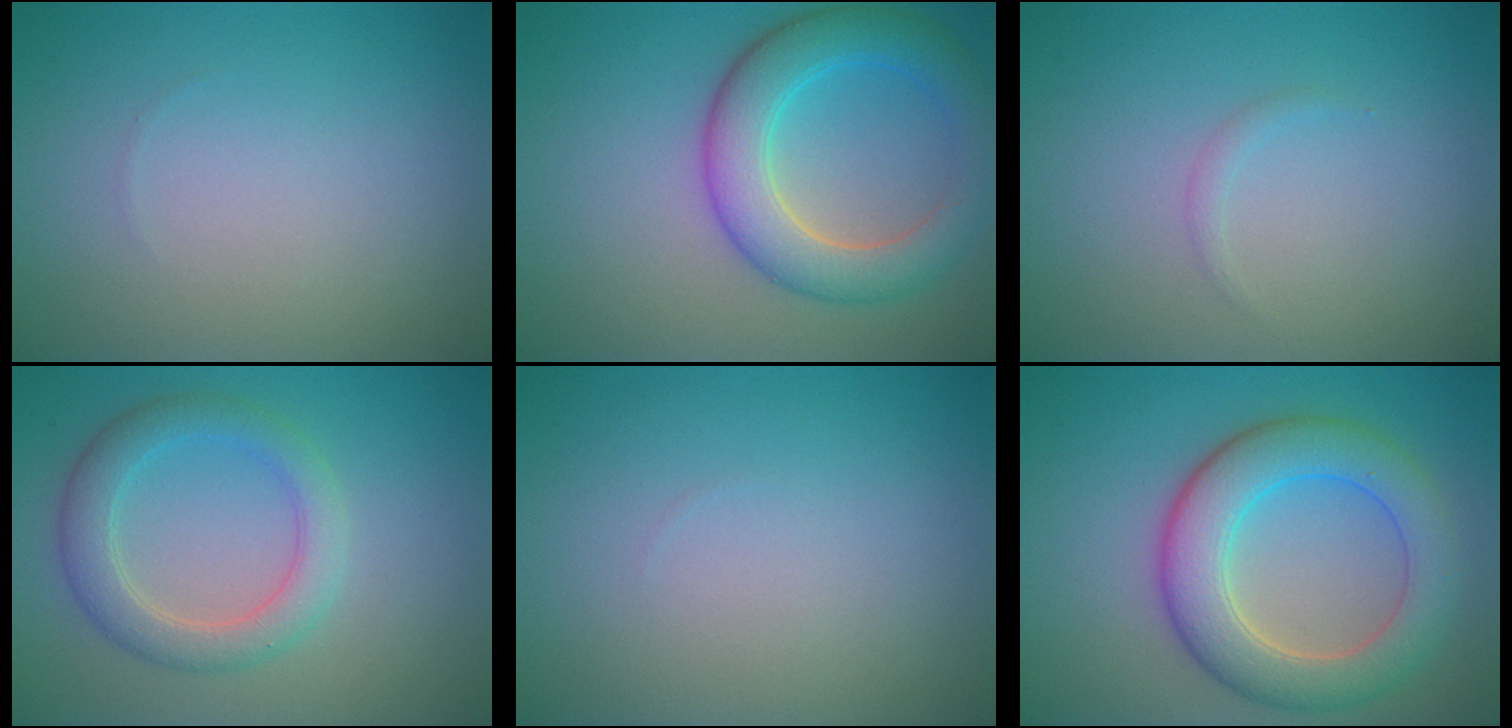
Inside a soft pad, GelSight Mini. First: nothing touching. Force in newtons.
{"total": 6.4, "press": 6.4, "slide": 0.1}
{"total": 0.7, "press": 0.7, "slide": 0.1}
{"total": 3.8, "press": 3.8, "slide": 0.0}
{"total": 0.0}
{"total": 6.9, "press": 6.9, "slide": 0.1}